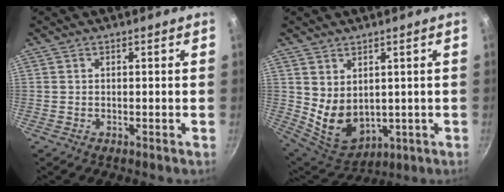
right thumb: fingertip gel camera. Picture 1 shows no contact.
{"total": 8.7, "force": [1.8, 6.3, 5.7], "torque": [-0.084, -0.034, 0.060]}